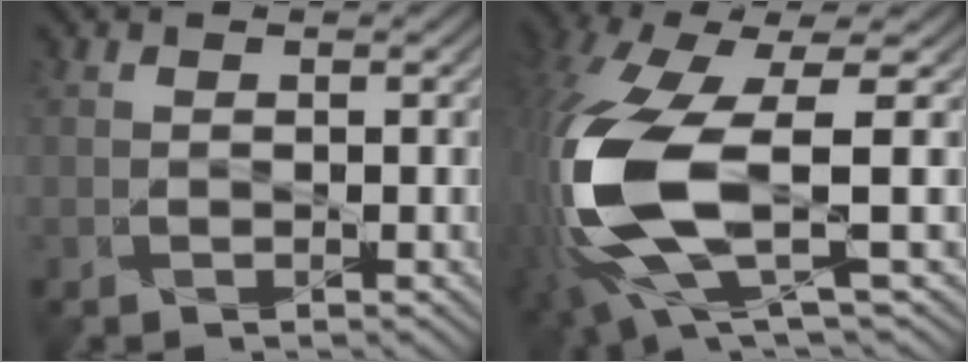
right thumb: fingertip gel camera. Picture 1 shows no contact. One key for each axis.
{"total": 15.4, "fx": -2.2, "fy": 5.4, "fz": 14.3, "tx": -0.361, "ty": -0.016, "tz": -0.035}